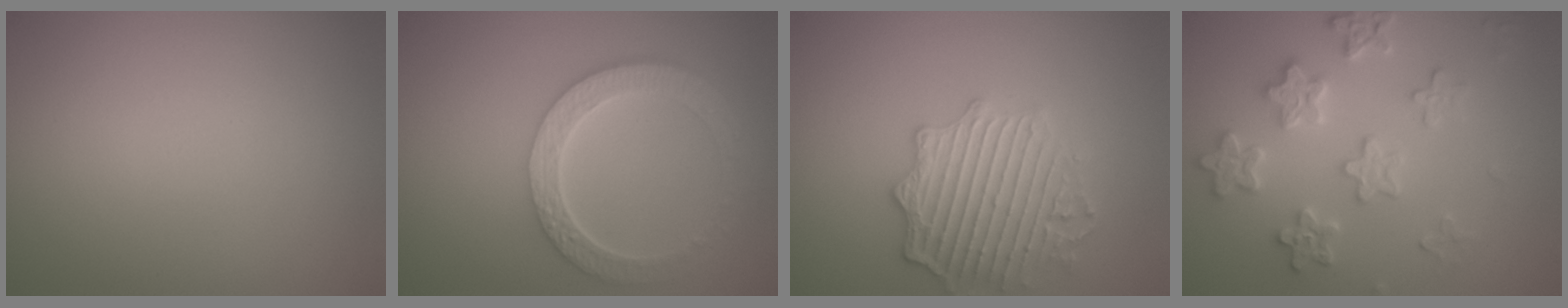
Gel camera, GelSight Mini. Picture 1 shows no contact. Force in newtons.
{"total": 5.7, "press": 4.3, "slide": 3.7}
{"total": 4.9, "press": 4.5, "slide": 1.8}
{"total": 3.8, "press": 3.8, "slide": 0.3}